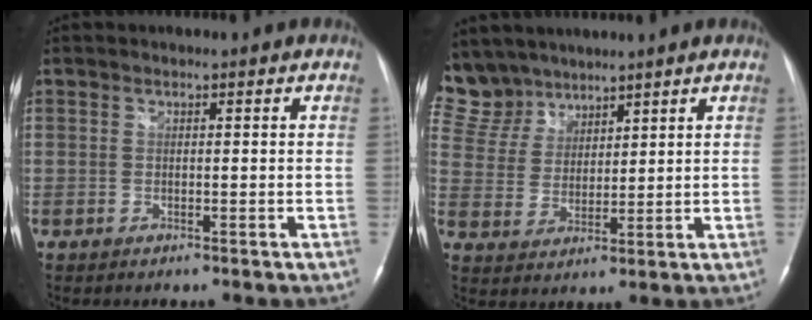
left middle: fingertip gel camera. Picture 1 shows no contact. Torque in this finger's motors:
{"motor_torque": [0.39, -0.39, 0.07, -0.04]}